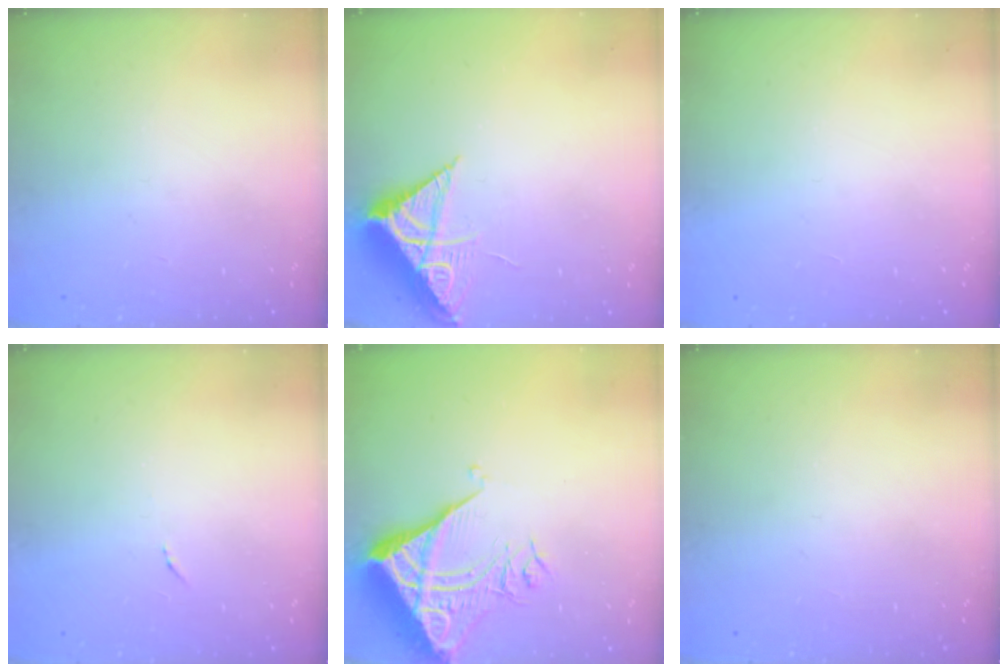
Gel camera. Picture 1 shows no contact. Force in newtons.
{"total": 8.3, "press": 8.3, "slide": 0.3}
{"total": 1.5, "press": 1.5, "slide": 0.1}
{"total": 4.2, "press": 4.2, "slide": 0.3}
{"total": 10.6, "press": 10.6, "slide": 1.1}
{"total": 0.0}